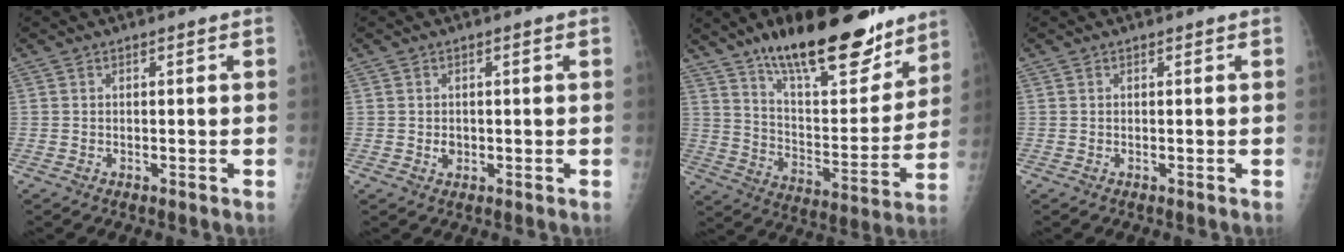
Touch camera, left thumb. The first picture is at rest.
{"total": 1.6, "force": [-0.2, 1.3, 1.0], "torque": [-0.006, 0.002, 0.000]}
{"total": 24.8, "force": [17.7, 8.4, 15.1], "torque": [-0.188, -0.087, 0.282]}
{"total": 0.0}